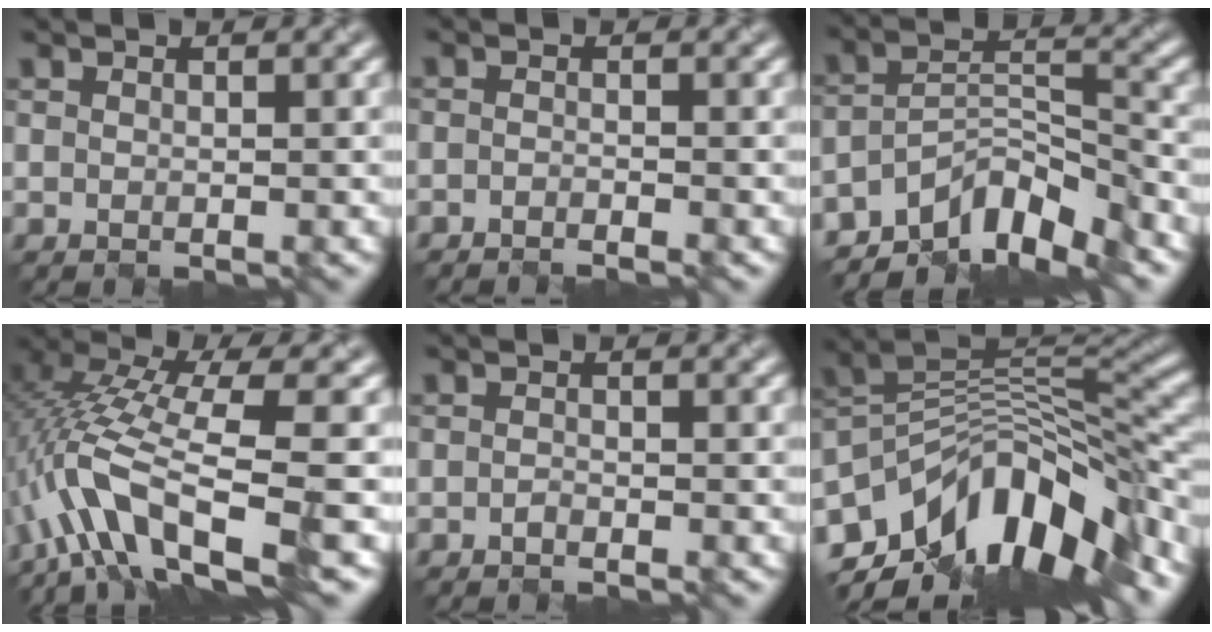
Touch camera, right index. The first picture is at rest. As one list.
[{"total": 1.3, "force": [-1.3, -0.1, 0.0], "torque": [0.003, -0.005, -0.026]}, {"total": 6.8, "force": [-5.8, 2.2, 2.8], "torque": [-0.029, -0.002, -0.107]}, {"total": 9.5, "force": [-3.2, 2.6, 8.6], "torque": [-0.164, 0.011, -0.066]}, {"total": 0.8, "force": [-0.8, 0.0, -0.1], "torque": [-0.003, -0.003, -0.014]}, {"total": 11.8, "force": [-6.6, 5.8, 8.0], "torque": [-0.135, 0.008, -0.121]}]